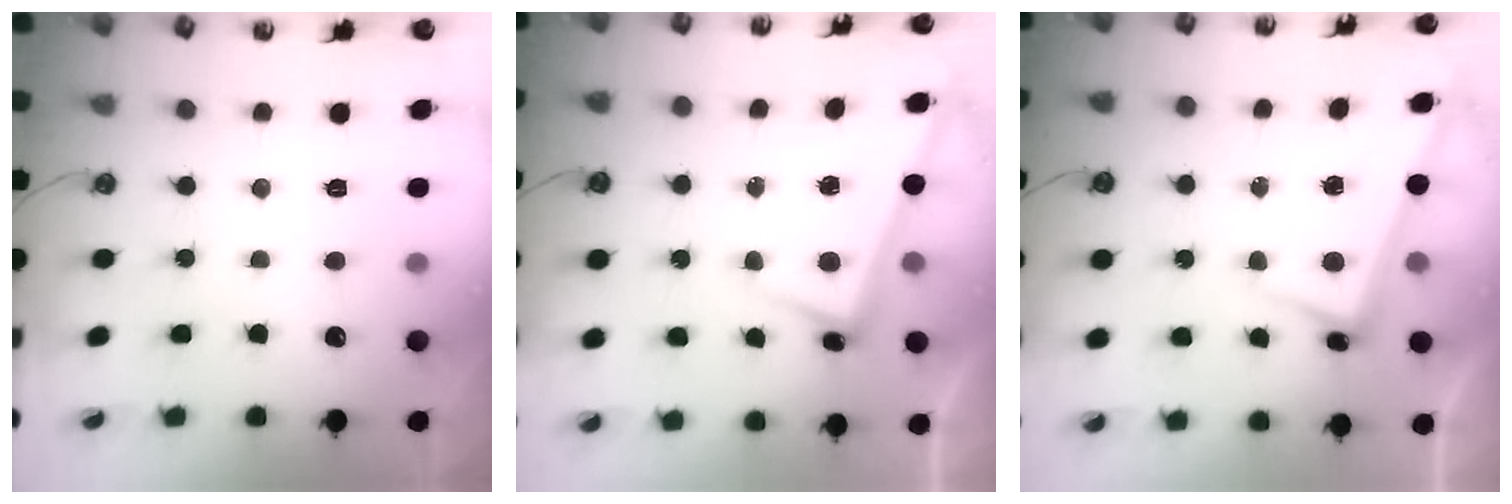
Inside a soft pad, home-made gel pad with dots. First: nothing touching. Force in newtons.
{"total": 2.5, "press": 2.4, "slide": 0.7}
{"total": 2.5, "press": 2.4, "slide": 0.7}